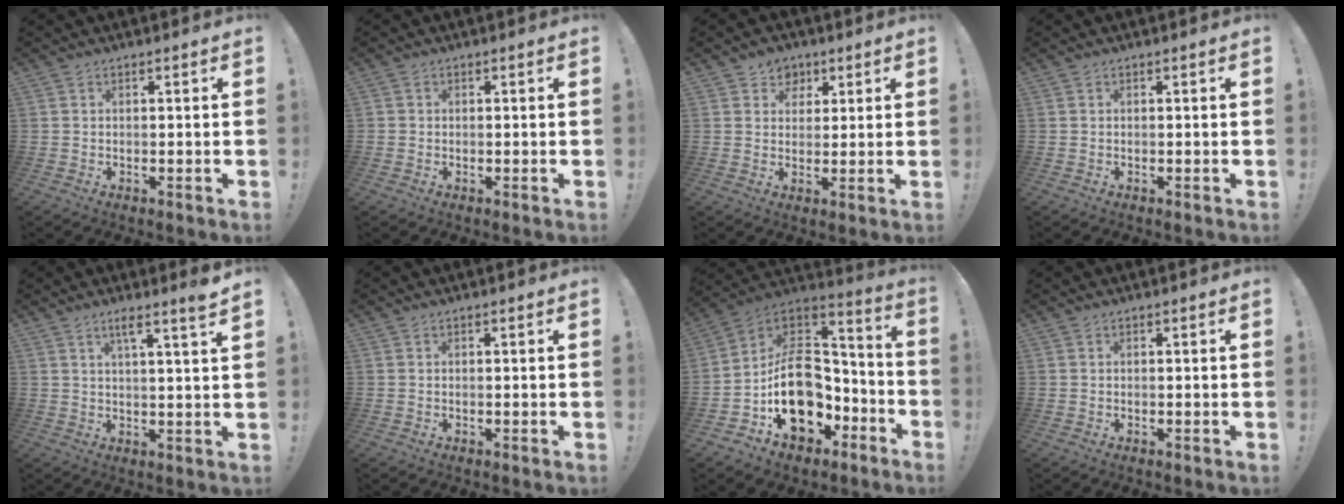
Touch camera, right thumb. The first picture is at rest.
{"total": 0.5, "force": [0.1, 0.5, 0.0], "torque": [-0.007, 0.005, 0.003]}
{"total": 6.1, "force": [2.8, 5.4, 0.5], "torque": [0.008, -0.020, 0.053]}
{"total": 0.0}
{"total": 5.4, "force": [3.5, -0.6, 4.1], "torque": [-0.068, -0.017, 0.052]}
{"total": 0.0}
{"total": 19.7, "force": [-3.5, 15.2, 12.1], "torque": [-0.188, 0.017, -0.036]}
{"total": 0.0}